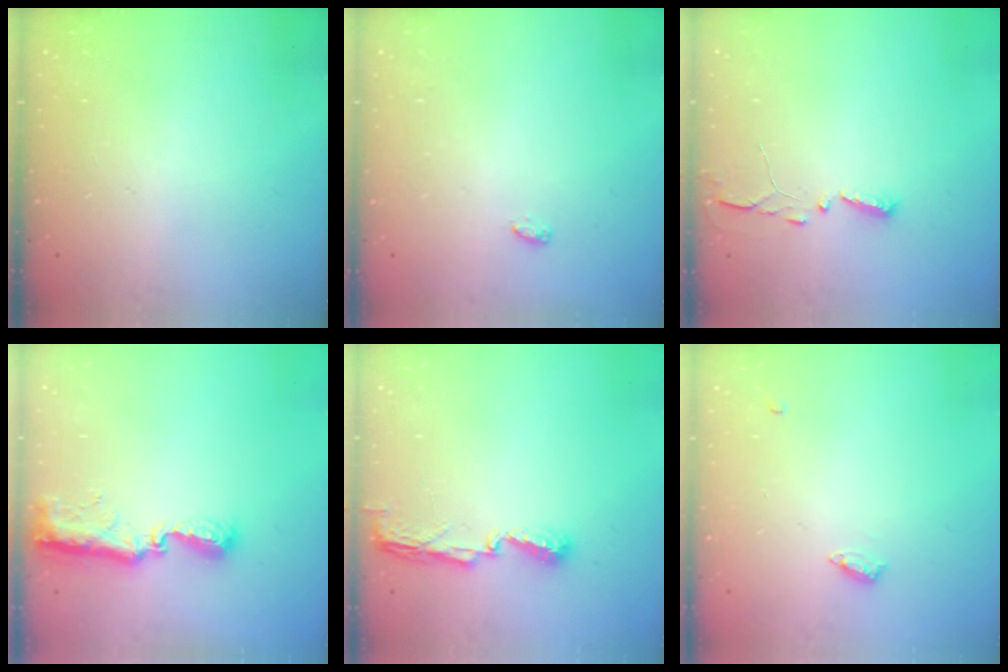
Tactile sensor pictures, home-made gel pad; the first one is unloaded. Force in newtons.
{"total": 6.5, "press": 3.1, "slide": 5.7}
{"total": 2.9, "press": 2.9, "slide": 0.4}
{"total": 8.6, "press": 8.6, "slide": 0.5}
{"total": 5.8, "press": 5.8, "slide": 0.5}
{"total": 4.5, "press": 4.5, "slide": 0.4}